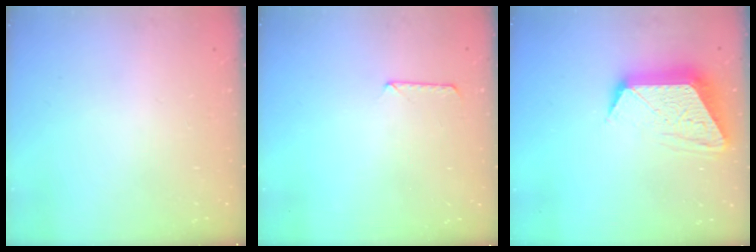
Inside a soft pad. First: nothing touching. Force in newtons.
{"total": 6.8, "press": 6.8, "slide": 0.8}
{"total": 13.4, "press": 13.4, "slide": 0.9}